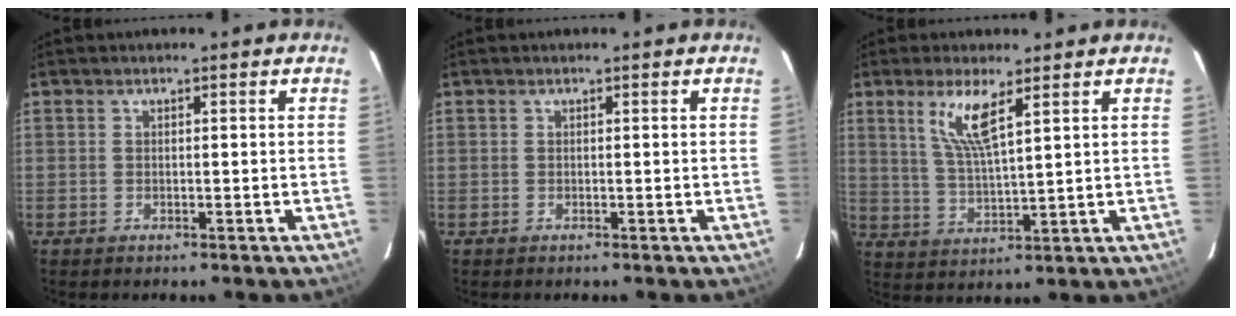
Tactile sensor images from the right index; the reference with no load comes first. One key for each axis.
{"total": 0.0}
{"total": 7.6, "fx": 4.1, "fy": 1.2, "fz": 6.3, "tx": -0.128, "ty": -0.008, "tz": 0.086}